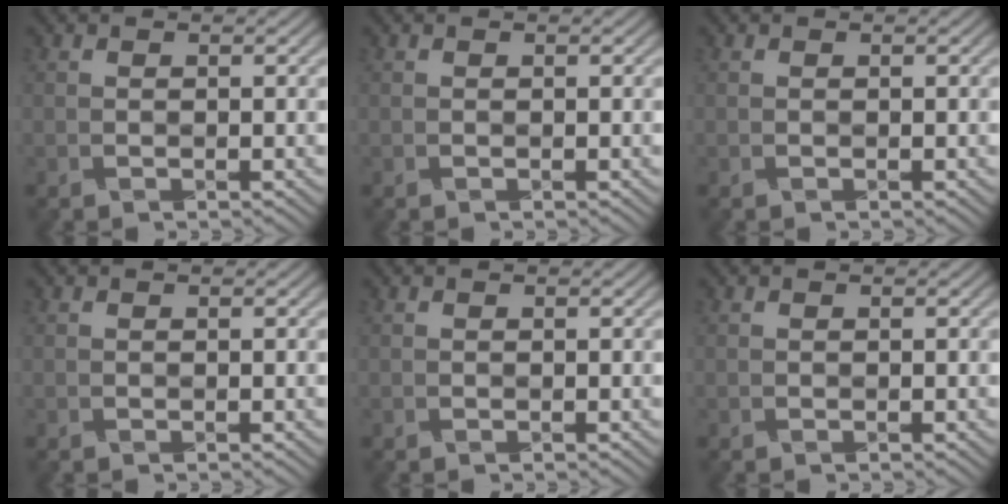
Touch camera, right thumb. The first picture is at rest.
{"total": 0.0}
{"total": 0.0}
{"total": 0.0}
{"total": 0.0}
{"total": 0.0}